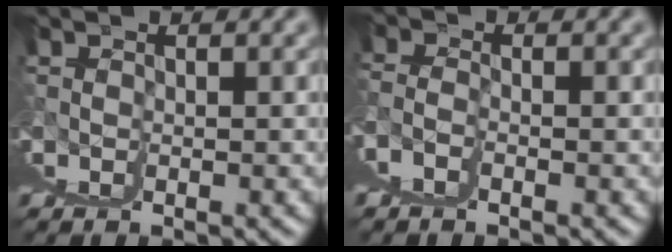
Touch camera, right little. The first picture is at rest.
{"total": 1.5, "force": [1.0, 0.0, 1.1], "torque": [-0.018, 0.009, 0.018]}